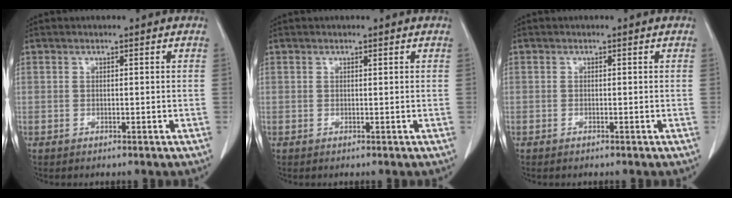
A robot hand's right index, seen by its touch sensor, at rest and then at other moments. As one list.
[{"total": 0.0}, {"total": 0.0}]